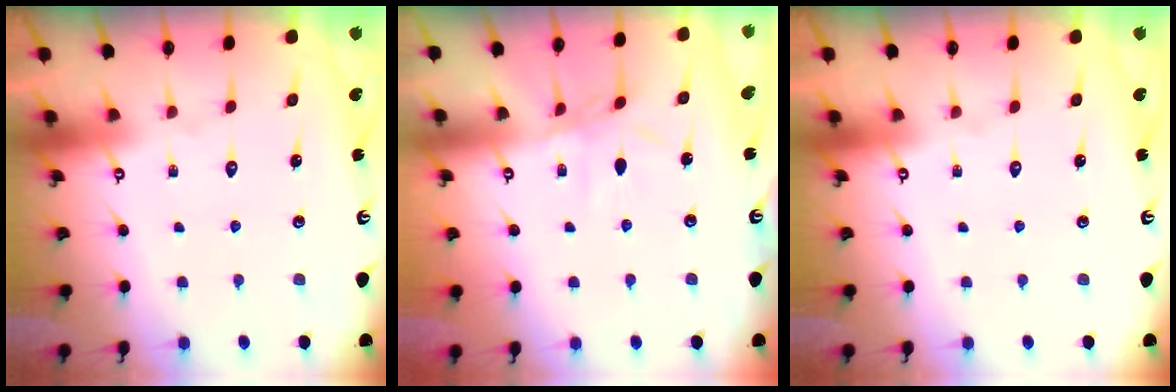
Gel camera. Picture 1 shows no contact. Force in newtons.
{"total": 4.8, "press": 4.7, "slide": 0.6}
{"total": 0.0}